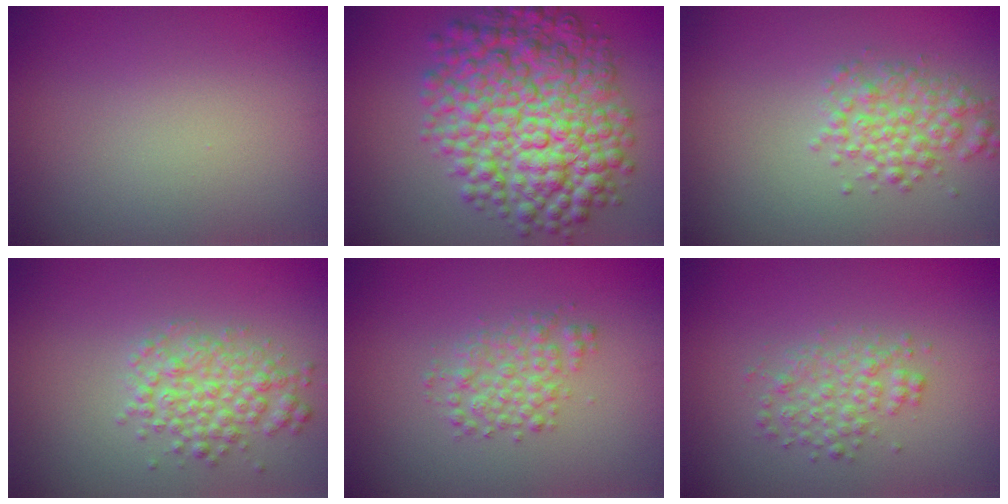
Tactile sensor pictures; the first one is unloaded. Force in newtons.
{"total": 11.3, "press": 11.3, "slide": 0.1}
{"total": 3.0, "press": 3.0, "slide": 0.1}
{"total": 3.4, "press": 3.4, "slide": 0.1}
{"total": 2.6, "press": 2.6, "slide": 0.0}
{"total": 2.5, "press": 2.5, "slide": 0.1}